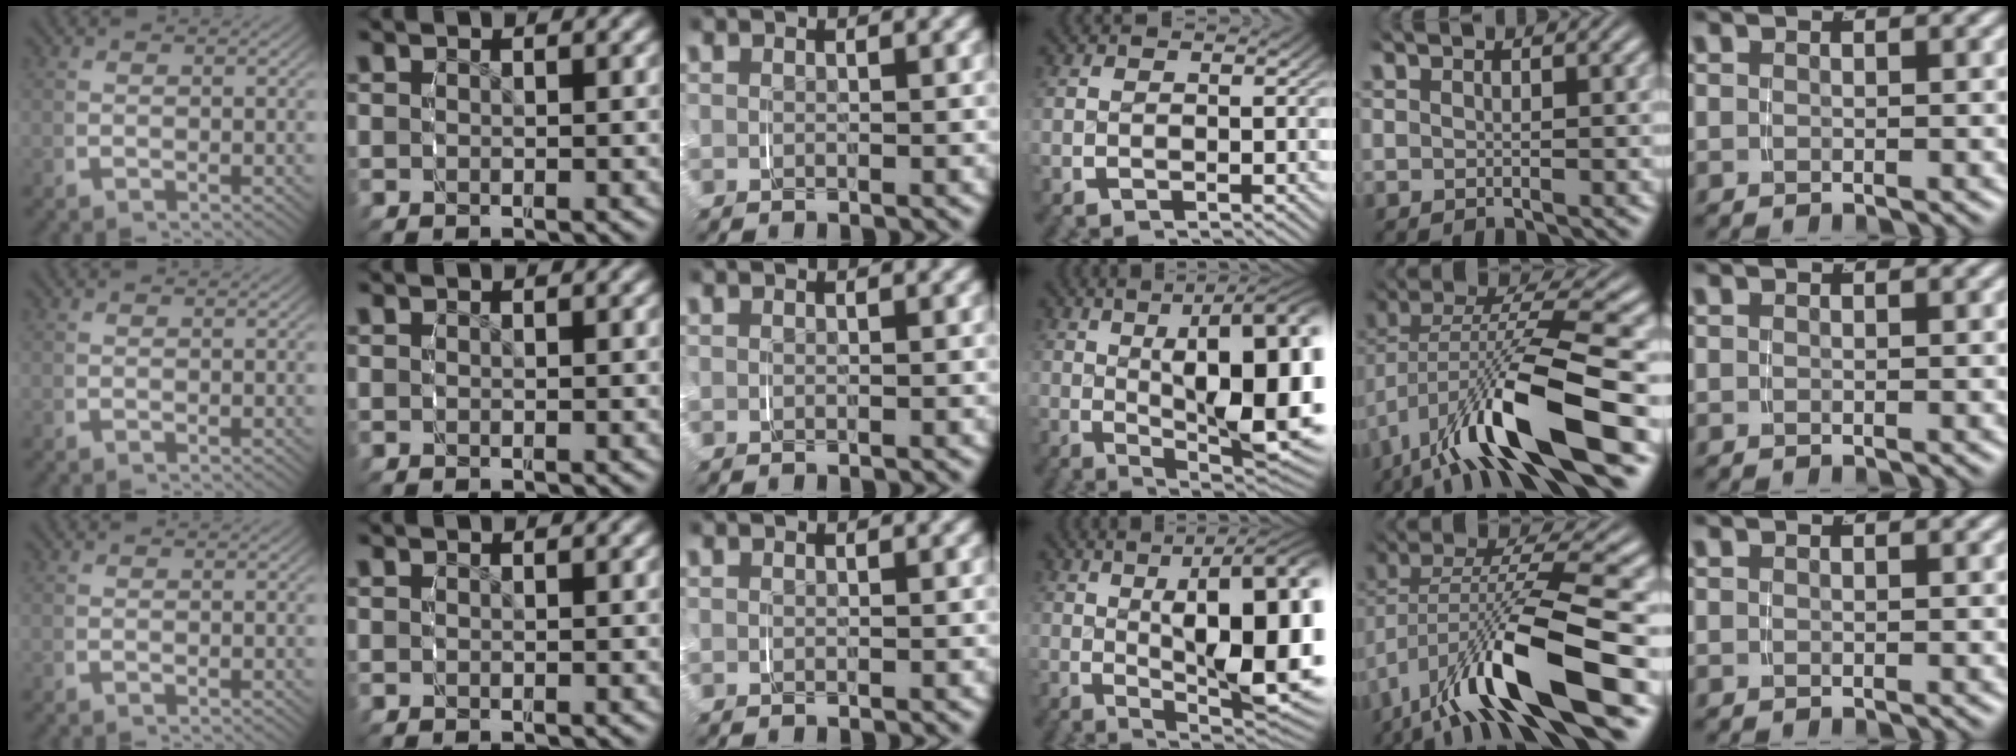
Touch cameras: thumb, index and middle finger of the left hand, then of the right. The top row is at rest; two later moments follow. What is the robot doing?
{"motion": "grasp_and_lifting", "object": "glasses case"}